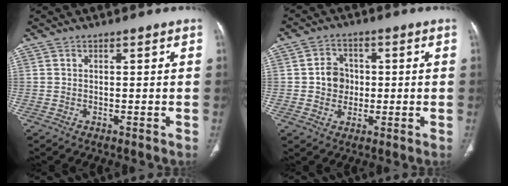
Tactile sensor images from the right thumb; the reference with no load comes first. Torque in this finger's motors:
{"motor_torque": [-0.41, 0.39, -0.14, 0.03, 0.01]}